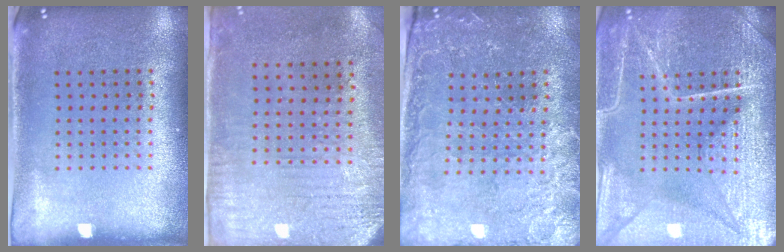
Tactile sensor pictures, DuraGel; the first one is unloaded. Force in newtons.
{"total": 3.1, "press": 2.5, "slide": 1.9}
{"total": 1.0, "press": 0.9, "slide": 0.3}
{"total": 7.0, "press": 7.0, "slide": 0.8}